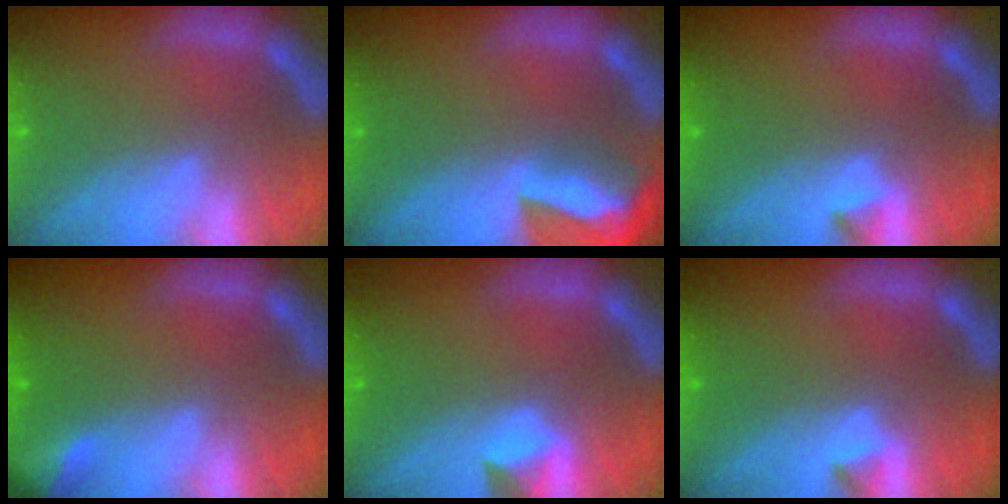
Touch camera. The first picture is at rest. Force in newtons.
{"total": 9.0}
{"total": 0.9}
{"total": 2.4}
{"total": 1.9}
{"total": 0.9}